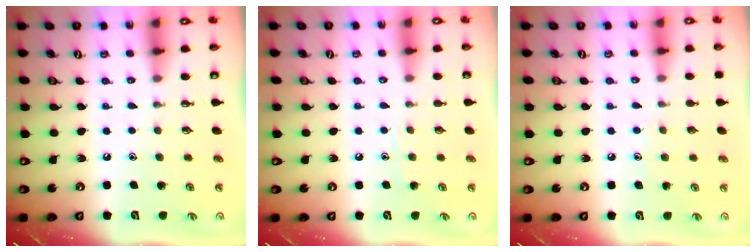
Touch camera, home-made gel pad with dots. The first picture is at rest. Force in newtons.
{"total": 5.0, "press": 5.0, "slide": 0.6}
{"total": 3.8, "press": 3.8, "slide": 0.4}